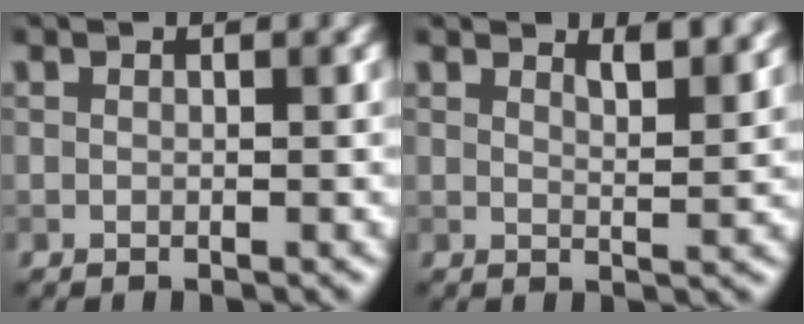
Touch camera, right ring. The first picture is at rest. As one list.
[{"total": 3.0, "force": [2.4, 0.8, 1.6], "torque": [-0.023, 0.001, 0.033]}]